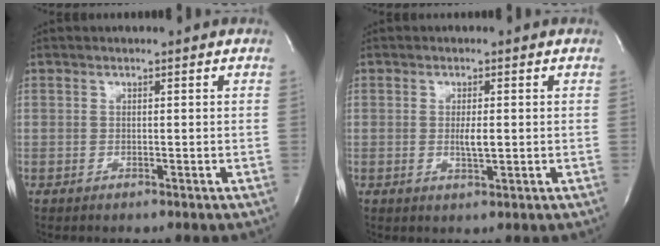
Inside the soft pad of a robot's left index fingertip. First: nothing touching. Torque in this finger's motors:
{"motor_torque": [0.35, 0.11, 0.01, 0.03]}